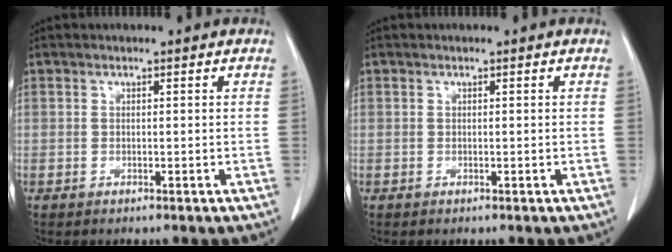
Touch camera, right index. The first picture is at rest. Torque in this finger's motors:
{"motor_torque": [0.00, 0.00, 0.04, 0.00]}